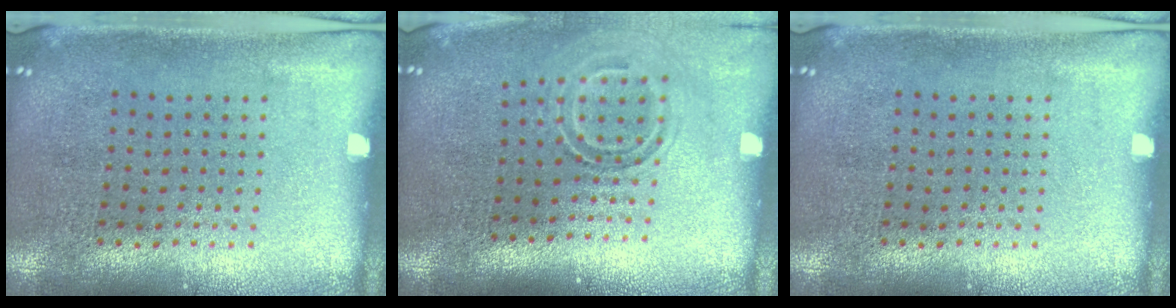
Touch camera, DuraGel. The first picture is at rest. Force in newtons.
{"total": 1.7, "press": 1.1, "slide": 1.3}
{"total": 0.0}